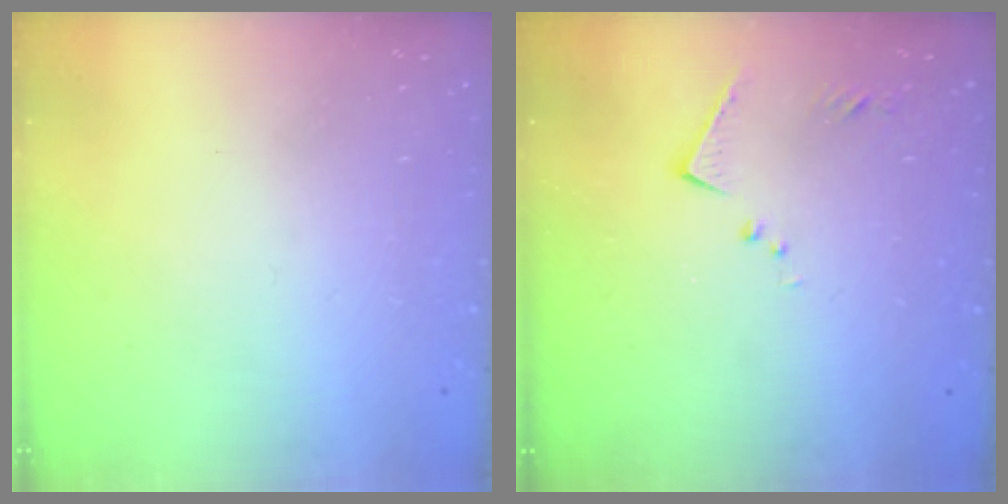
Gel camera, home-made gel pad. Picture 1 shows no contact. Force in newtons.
{"total": 6.9, "press": 6.9, "slide": 0.4}